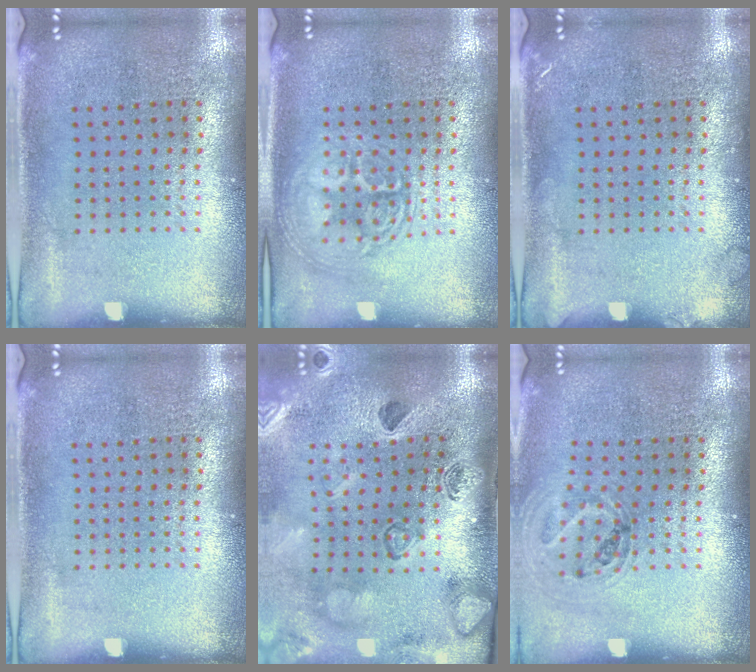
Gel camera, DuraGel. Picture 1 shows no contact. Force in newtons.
{"total": 2.9, "press": 2.8, "slide": 0.4}
{"total": 0.8, "press": 0.8, "slide": 0.1}
{"total": 0.0}
{"total": 2.7, "press": 2.5, "slide": 1.0}
{"total": 0.9, "press": 0.9, "slide": 0.0}